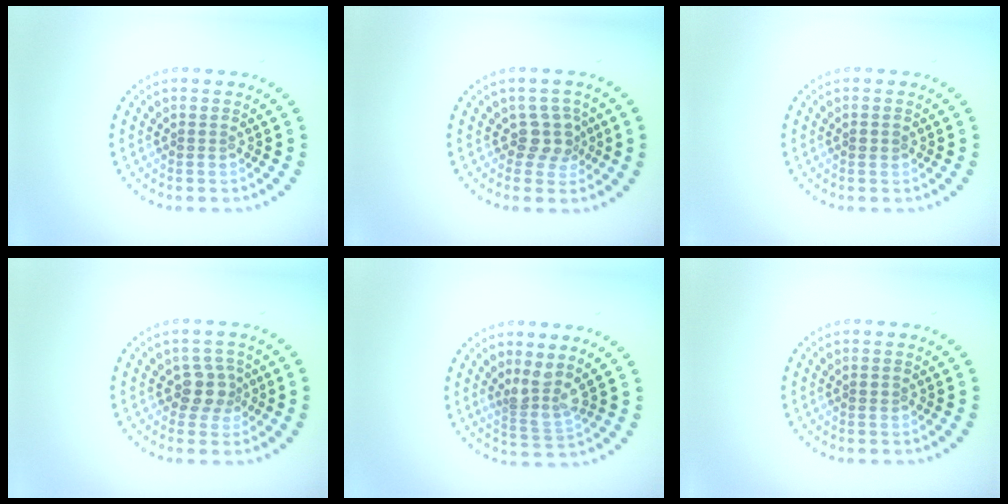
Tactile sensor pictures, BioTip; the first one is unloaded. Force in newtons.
{"total": 2.4, "press": 1.8, "slide": 1.5}
{"total": 0.8, "press": 0.8, "slide": 0.0}
{"total": 2.5, "press": 2.1, "slide": 1.4}
{"total": 2.6, "press": 1.9, "slide": 1.8}
{"total": 0.6, "press": 0.6, "slide": 0.1}